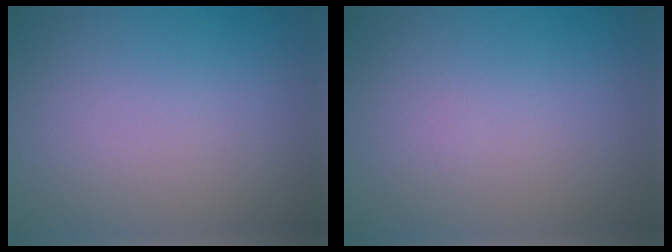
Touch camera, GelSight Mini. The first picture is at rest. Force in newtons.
{"total": 0.0}